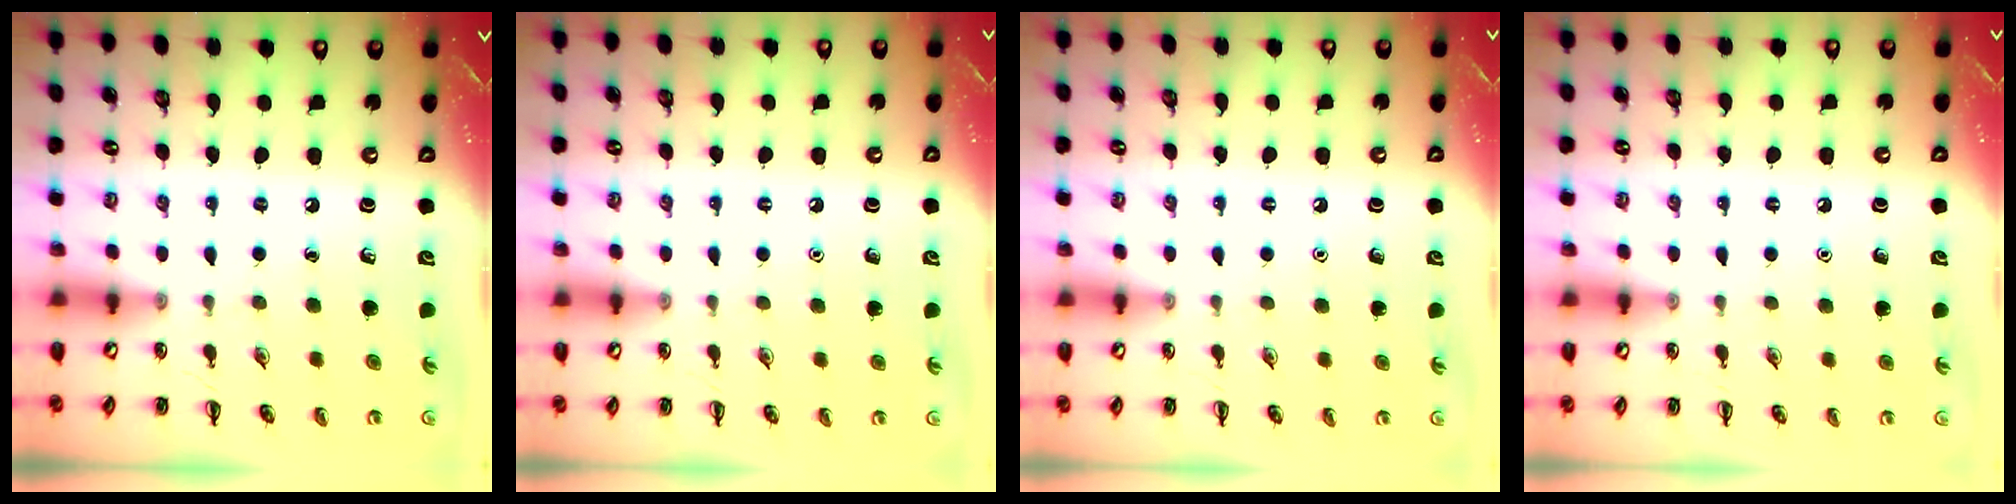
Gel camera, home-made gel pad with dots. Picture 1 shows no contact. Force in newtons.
{"total": 1.6, "press": 1.6, "slide": 0.1}
{"total": 1.6, "press": 1.5, "slide": 0.1}
{"total": 1.5, "press": 1.5, "slide": 0.1}